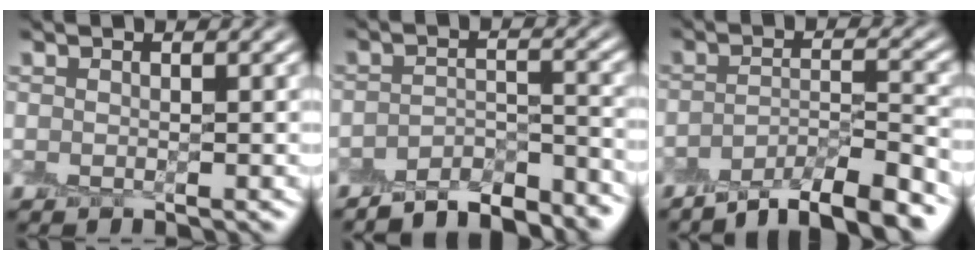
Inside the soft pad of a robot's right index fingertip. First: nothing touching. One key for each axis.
{"total": 5.2, "fx": -4.8, "fy": 1.1, "fz": 1.9, "tx": -0.026, "ty": 0.003, "tz": -0.075}
{"total": 6.9, "fx": -5.2, "fy": 1.7, "fz": 4.2, "tx": -0.062, "ty": 0.003, "tz": -0.087}